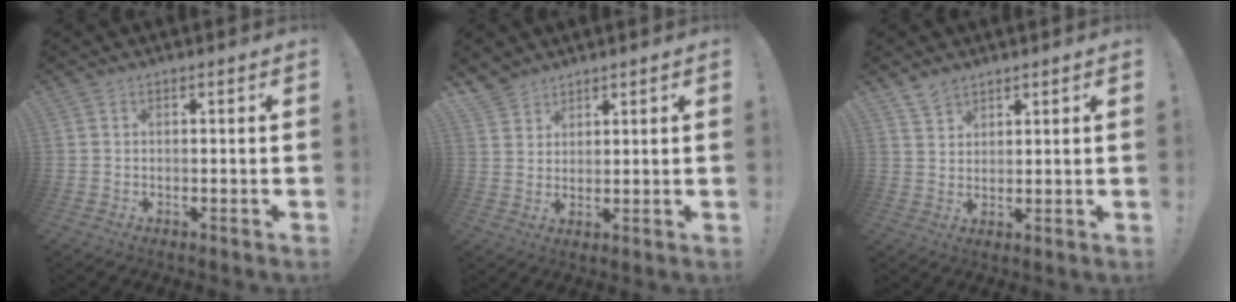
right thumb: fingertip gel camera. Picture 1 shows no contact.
{"total": 4.9, "force": [4.3, 2.5, 0.6], "torque": [-0.011, -0.029, 0.083]}
{"total": 4.0, "force": [3.6, 1.7, 0.7], "torque": [-0.008, -0.024, 0.068]}